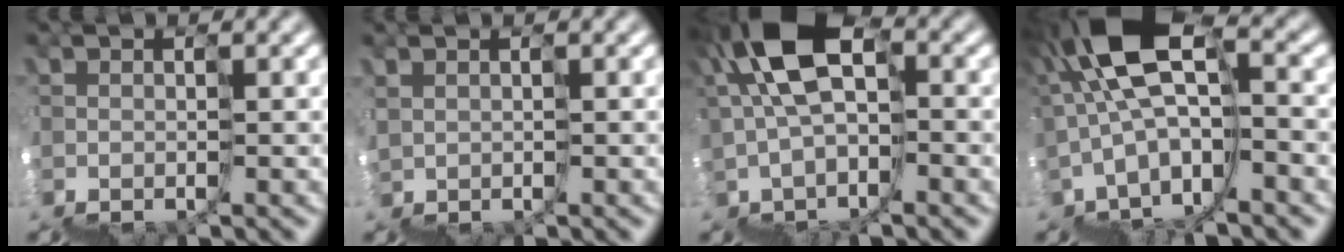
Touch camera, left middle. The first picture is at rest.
{"total": 1.8, "force": [1.2, 0.0, -1.3], "torque": [0.017, 0.003, 0.021]}
{"total": 6.8, "force": [3.1, 4.0, 4.5], "torque": [-0.093, 0.035, 0.042]}
{"total": 7.3, "force": [0.4, 3.8, 6.3], "torque": [-0.123, 0.037, 0.017]}